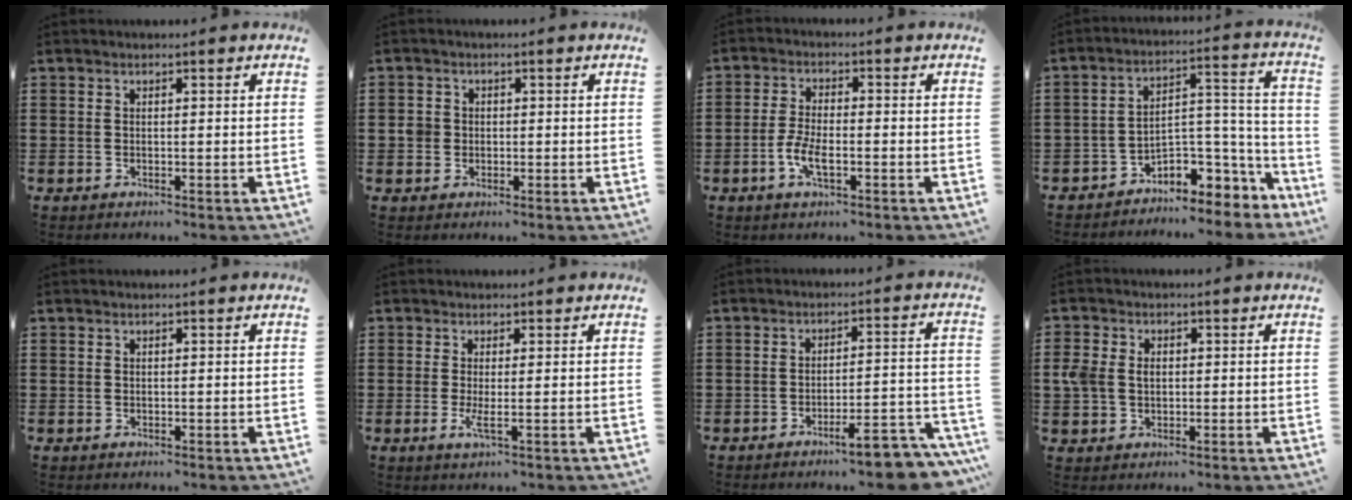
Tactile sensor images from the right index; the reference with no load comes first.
{"total": 2.1, "force": [-0.1, 2.0, 0.7], "torque": [-0.021, 0.007, -0.004]}
{"total": 4.4, "force": [-1.6, 1.6, 3.7], "torque": [-0.090, -0.004, -0.038]}
{"total": 4.5, "force": [-2.5, 3.5, 1.1], "torque": [-0.034, -0.008, -0.050]}
{"total": 0.0}
{"total": 2.2, "force": [-0.4, -0.2, 2.2], "torque": [-0.047, -0.013, -0.008]}
{"total": 7.8, "force": [-6.1, 0.9, 4.8], "torque": [-0.068, 0.004, -0.106]}
{"total": 3.7, "force": [0.3, 3.0, 2.2], "torque": [-0.064, 0.007, -0.002]}